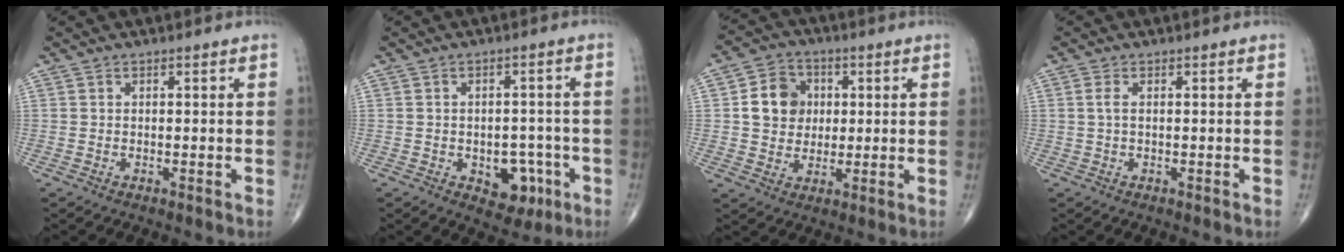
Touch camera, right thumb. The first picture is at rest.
{"total": 7.4, "force": [-2.7, 4.9, 4.8], "torque": [-0.027, 0.018, -0.028]}
{"total": 9.3, "force": [1.4, 7.9, 4.6], "torque": [-0.047, 0.002, 0.019]}
{"total": 1.5, "force": [0.3, 0.6, 1.4], "torque": [-0.036, 0.002, 0.007]}